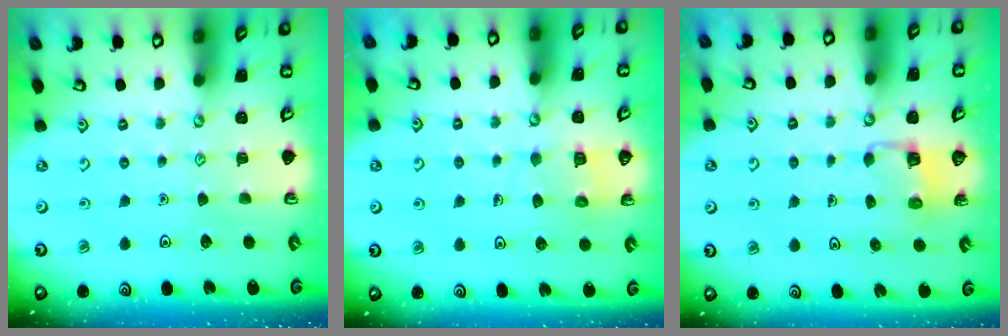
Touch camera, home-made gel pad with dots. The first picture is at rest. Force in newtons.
{"total": 5.9, "press": 5.9, "slide": 0.6}
{"total": 2.8, "press": 2.8, "slide": 0.2}